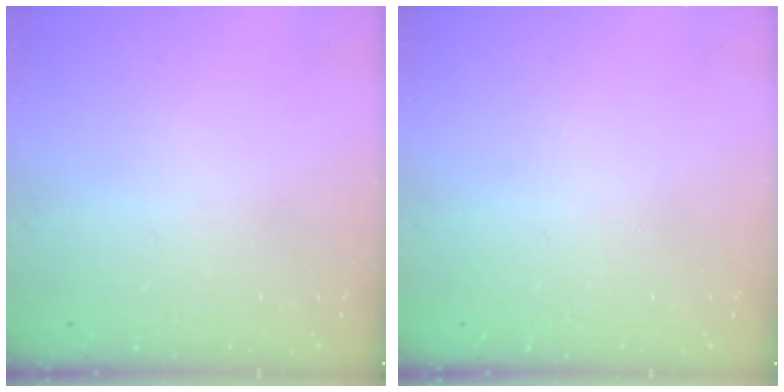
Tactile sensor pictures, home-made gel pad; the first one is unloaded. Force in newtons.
{"total": 0.0}